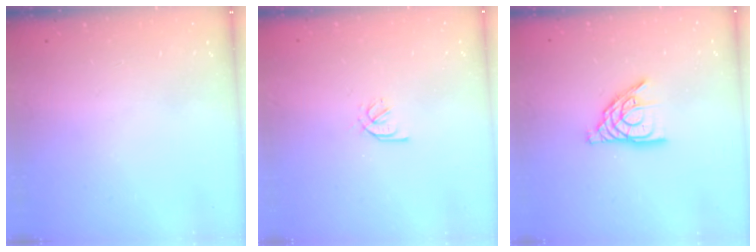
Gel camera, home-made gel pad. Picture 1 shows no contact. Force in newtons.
{"total": 1.8, "press": 1.8, "slide": 0.4}
{"total": 10.4, "press": 10.4, "slide": 1.2}